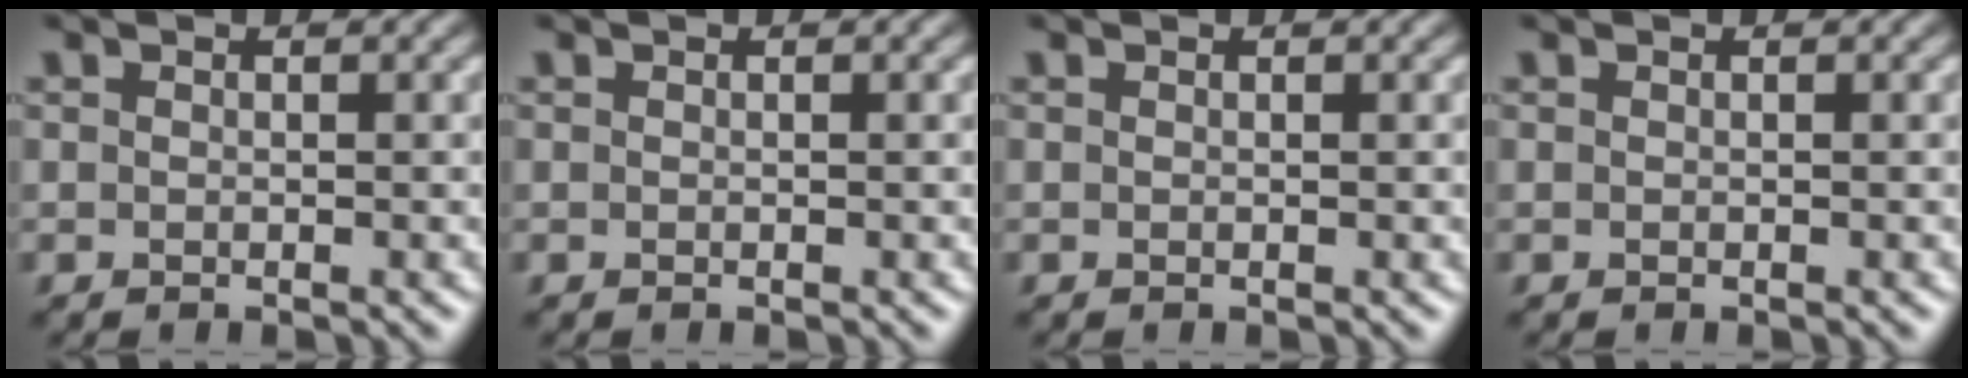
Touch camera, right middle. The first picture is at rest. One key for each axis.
{"total": 0.0}
{"total": 0.0}
{"total": 0.0}